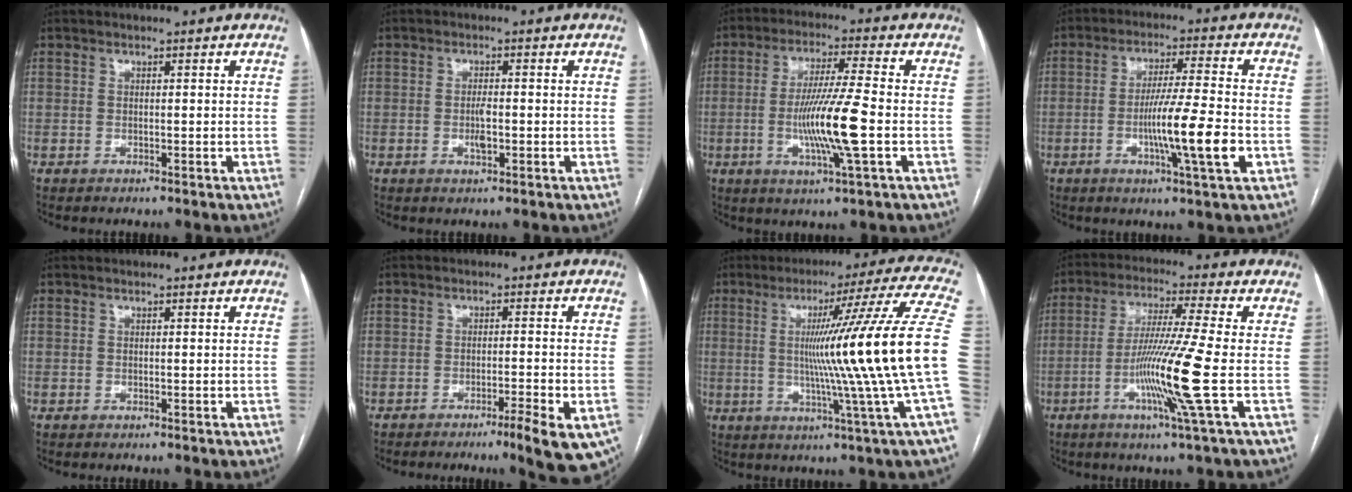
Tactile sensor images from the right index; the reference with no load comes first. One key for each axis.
{"total": 2.4, "fx": -0.6, "fy": 0.7, "fz": 2.3, "tx": -0.045, "ty": 0.000, "tz": -0.008}
{"total": 11.2, "fx": -2.2, "fy": -0.5, "fz": 11.0, "tx": -0.212, "ty": -0.012, "tz": -0.045}
{"total": 10.7, "fx": -2.8, "fy": -0.6, "fz": 10.3, "tx": -0.182, "ty": -0.012, "tz": -0.052}
{"total": 0.0}
{"total": 8.4, "fx": -5.2, "fy": 0.6, "fz": 6.6, "tx": -0.064, "ty": -0.007, "tz": -0.073}
{"total": 20.9, "fx": -0.6, "fy": -3.4, "fz": 20.6, "tx": -0.252, "ty": 0.001, "tz": -0.026}
{"total": 12.0, "fx": -3.4, "fy": -2.4, "fz": 11.2, "tx": -0.219, "ty": -0.021, "tz": -0.069}